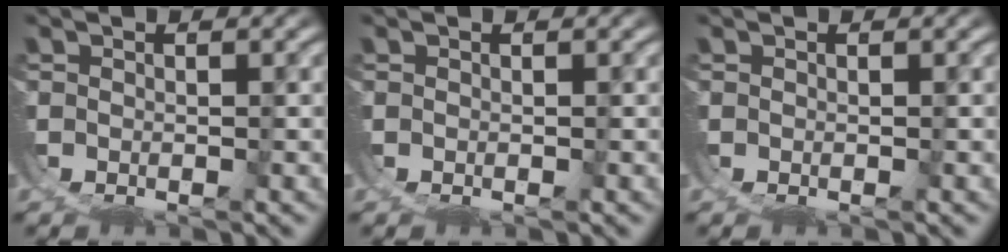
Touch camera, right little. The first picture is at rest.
{"total": 0.0}
{"total": 0.0}